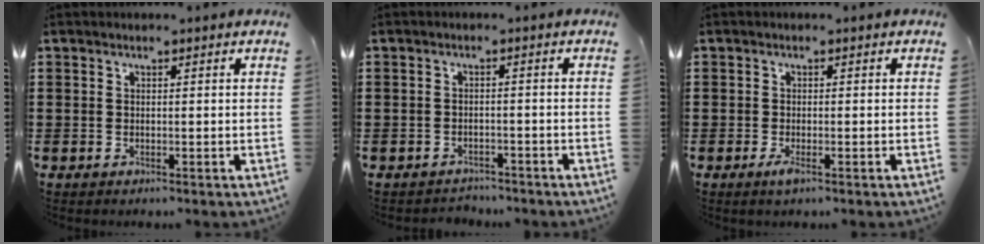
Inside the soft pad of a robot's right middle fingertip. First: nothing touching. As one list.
[{"total": 2.0, "force": [-1.9, 0.4, -0.2], "torque": [-0.004, 0.002, -0.044]}, {"total": 1.7, "force": [-0.7, 0.4, 1.5], "torque": [-0.034, -0.005, -0.014]}]